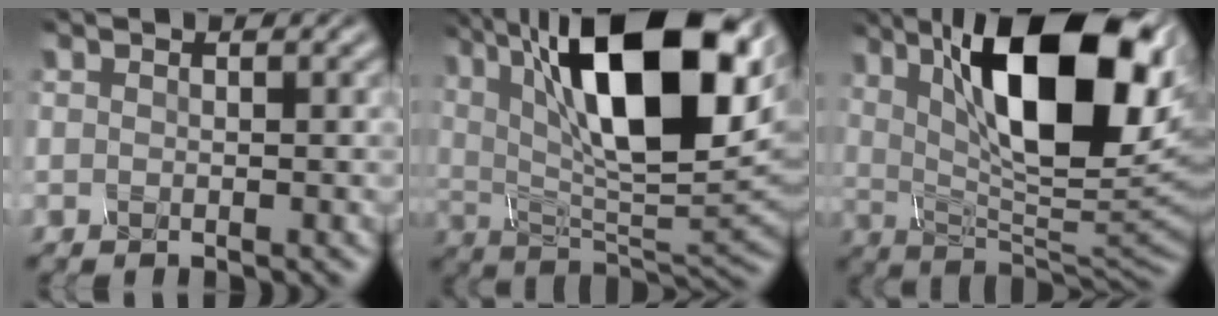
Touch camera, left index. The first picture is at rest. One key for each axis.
{"total": 17.1, "fx": 7.2, "fy": 6.2, "fz": 14.2, "tx": -0.235, "ty": 0.013, "tz": 0.119}
{"total": 15.2, "fx": 5.6, "fy": 5.3, "fz": 13.1, "tx": -0.193, "ty": 0.007, "tz": 0.087}